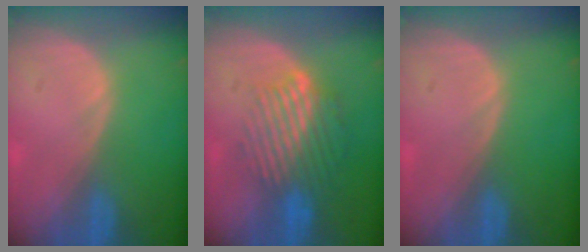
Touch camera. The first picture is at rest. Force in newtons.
{"total": 9.5, "press": 7.9, "slide": 5.2}
{"total": 0.0}